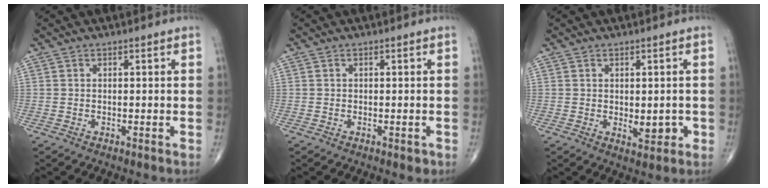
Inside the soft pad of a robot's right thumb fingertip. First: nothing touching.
{"total": 0.8, "force": [-0.4, 0.5, 0.6], "torque": [-0.002, 0.000, -0.004]}
{"total": 4.5, "force": [-0.6, 2.5, 3.7], "torque": [-0.032, -0.003, 0.000]}